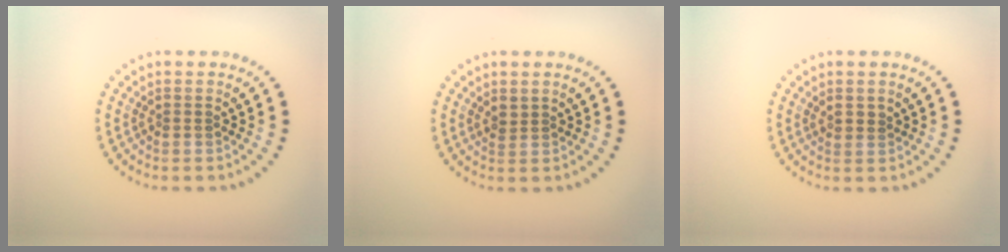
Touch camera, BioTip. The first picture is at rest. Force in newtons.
{"total": 0.8, "press": 0.5, "slide": 0.6}
{"total": 0.6, "press": 0.4, "slide": 0.3}